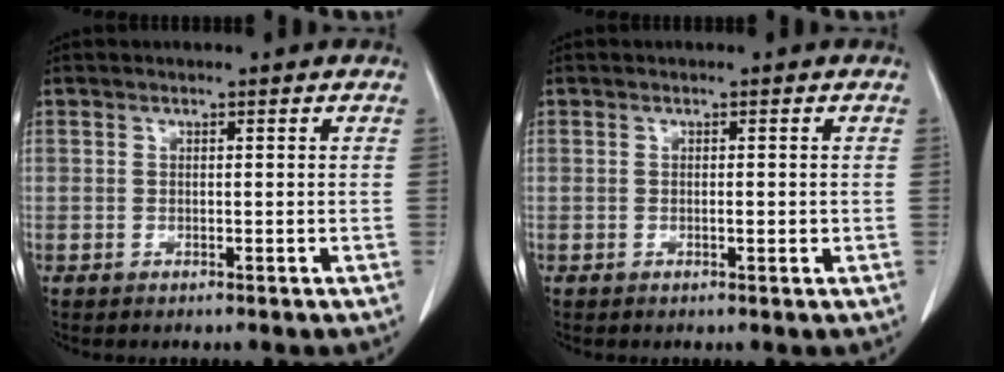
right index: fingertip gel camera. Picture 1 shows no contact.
{"total": 1.0, "force": [-0.1, 0.4, 0.9], "torque": [-0.013, 0.000, -0.001]}